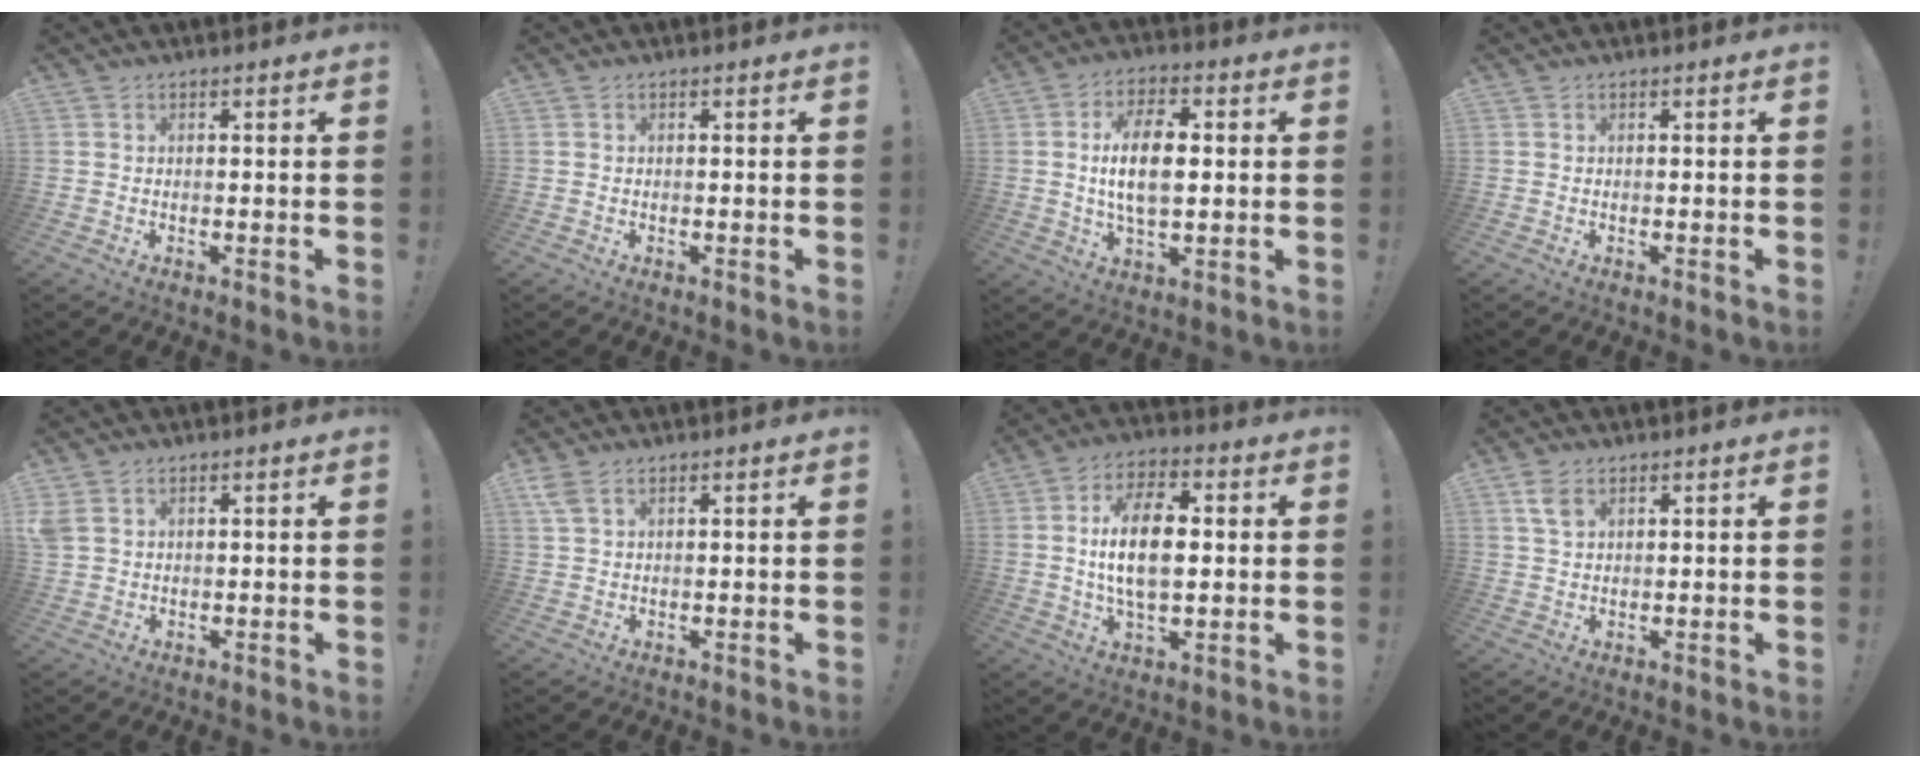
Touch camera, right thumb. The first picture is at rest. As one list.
[{"total": 0.0}, {"total": 12.4, "force": [1.0, 6.5, 10.5], "torque": [-0.185, -0.001, 0.012]}, {"total": 0.0}, {"total": 3.6, "force": [1.6, 2.4, 2.2], "torque": [-0.048, 0.004, 0.036]}, {"total": 3.2, "force": [1.8, 1.4, 2.2], "torque": [-0.046, -0.001, 0.035]}, {"total": 14.3, "force": [1.0, 7.8, 11.9], "torque": [-0.208, 0.006, 0.014]}, {"total": 4.0, "force": [2.1, 2.1, 2.7], "torque": [-0.041, -0.006, 0.038]}]